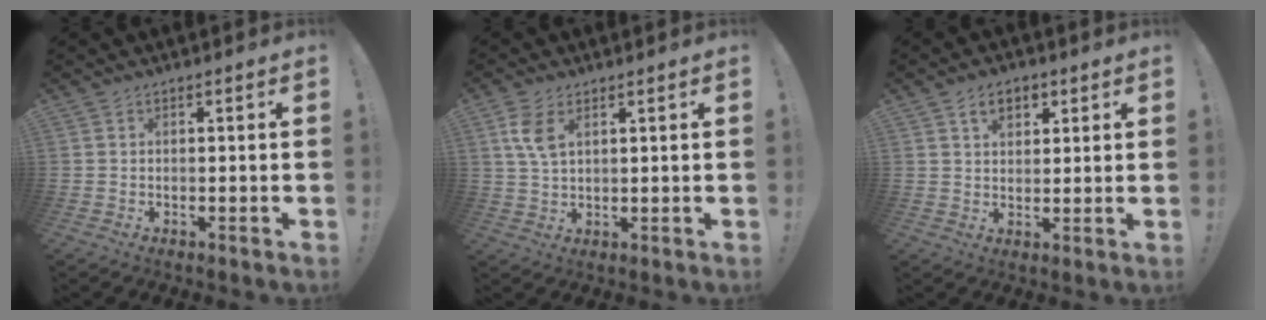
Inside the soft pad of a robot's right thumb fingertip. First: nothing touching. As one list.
[{"total": 6.6, "force": [2.8, 3.2, 5.0], "torque": [-0.092, -0.005, 0.050]}, {"total": 6.1, "force": [3.0, 4.2, 3.4], "torque": [-0.054, 0.001, 0.054]}]